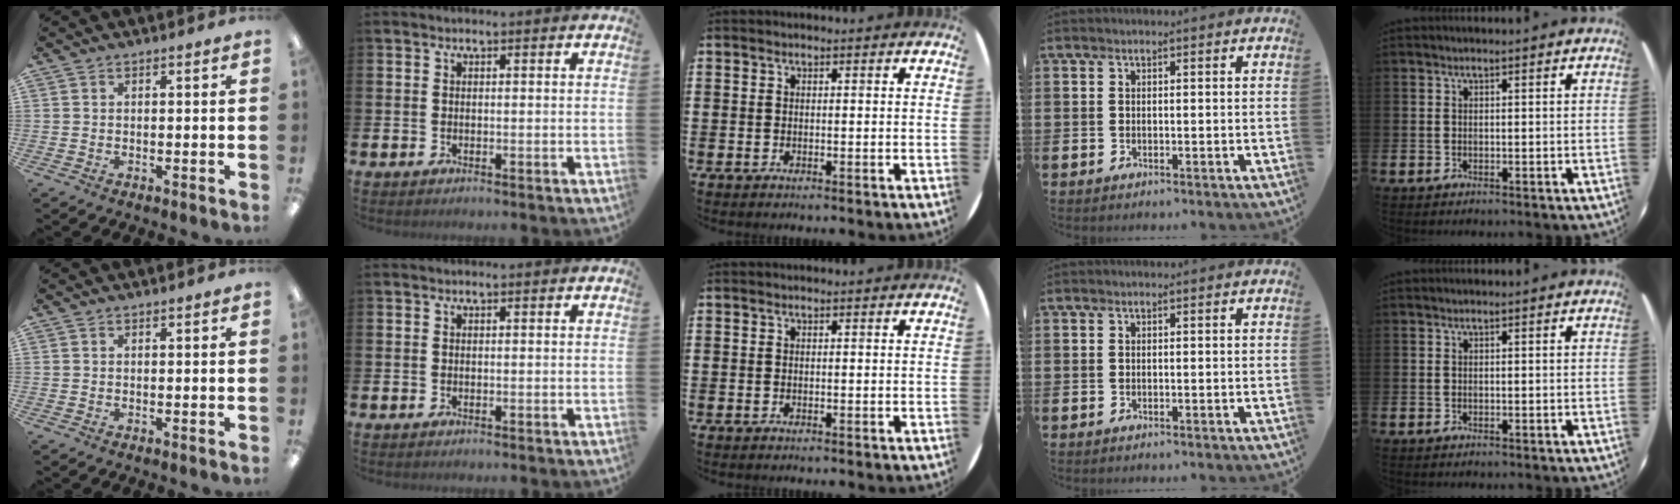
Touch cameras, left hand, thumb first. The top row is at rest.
{}